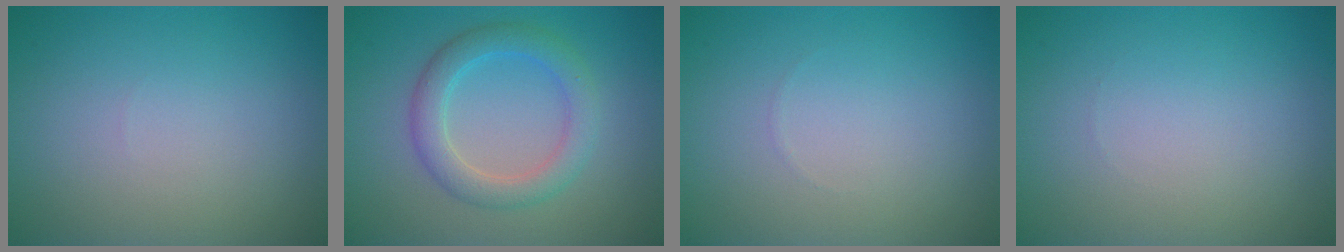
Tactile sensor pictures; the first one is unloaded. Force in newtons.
{"total": 3.6, "press": 3.6, "slide": 0.1}
{"total": 0.0}
{"total": 0.0}